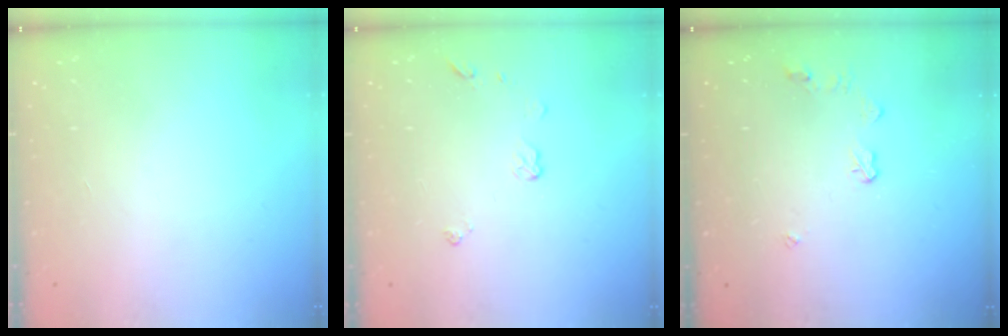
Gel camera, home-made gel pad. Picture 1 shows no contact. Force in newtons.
{"total": 4.1, "press": 4.1, "slide": 0.6}
{"total": 4.9, "press": 4.9, "slide": 0.2}